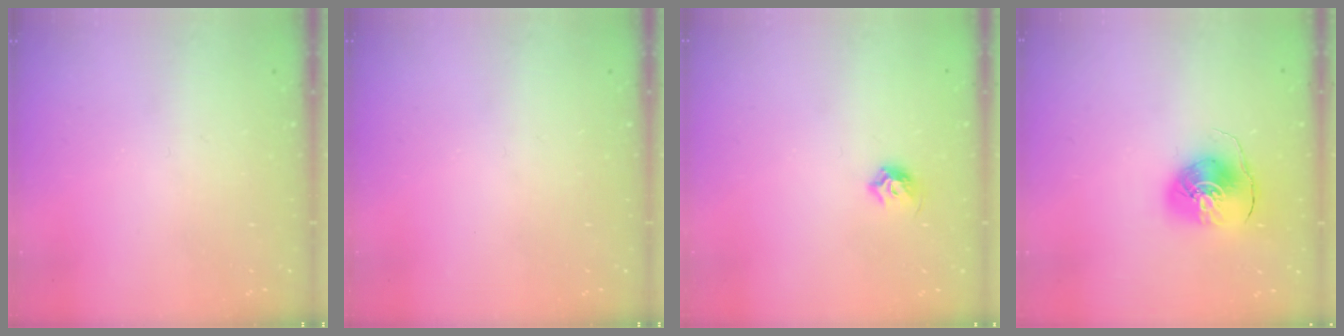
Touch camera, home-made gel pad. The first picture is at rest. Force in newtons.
{"total": 0.0}
{"total": 5.5, "press": 5.4, "slide": 0.8}
{"total": 9.1, "press": 9.0, "slide": 0.9}